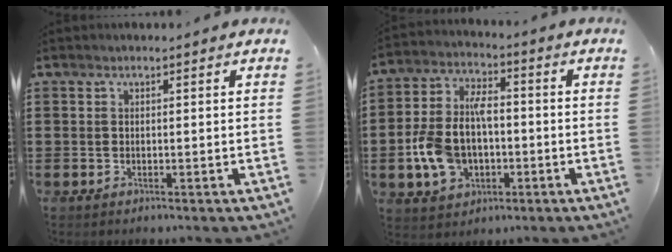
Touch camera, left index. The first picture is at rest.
{"total": 10.4, "force": [-1.5, 7.0, 7.6], "torque": [-0.187, 0.012, -0.030]}